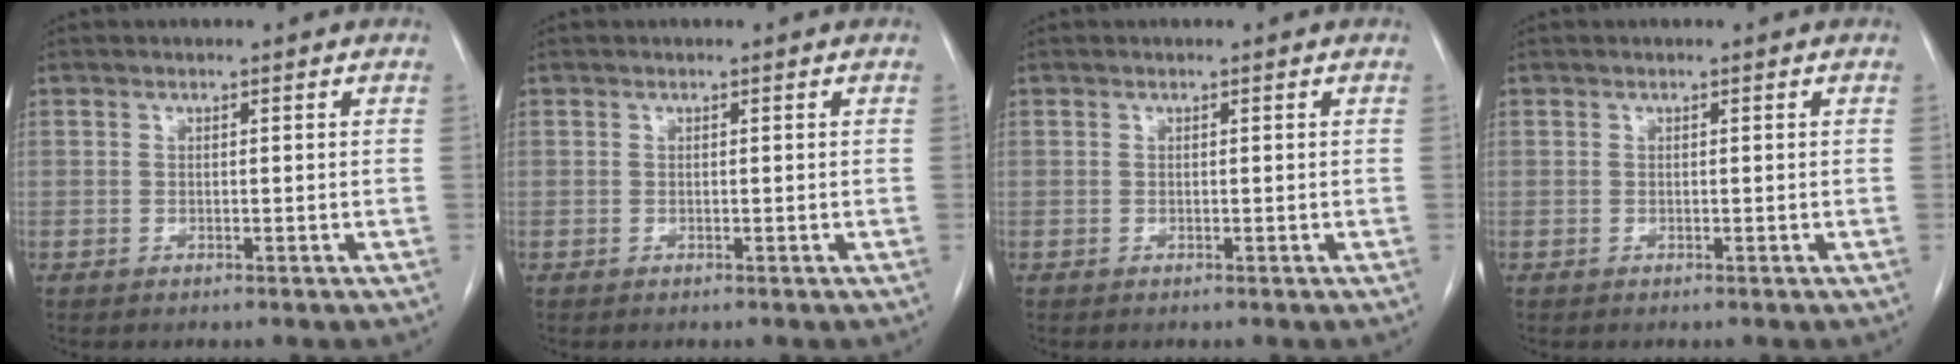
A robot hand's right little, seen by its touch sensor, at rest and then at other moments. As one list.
[{"total": 0.0}, {"total": 0.0}, {"total": 0.0}]